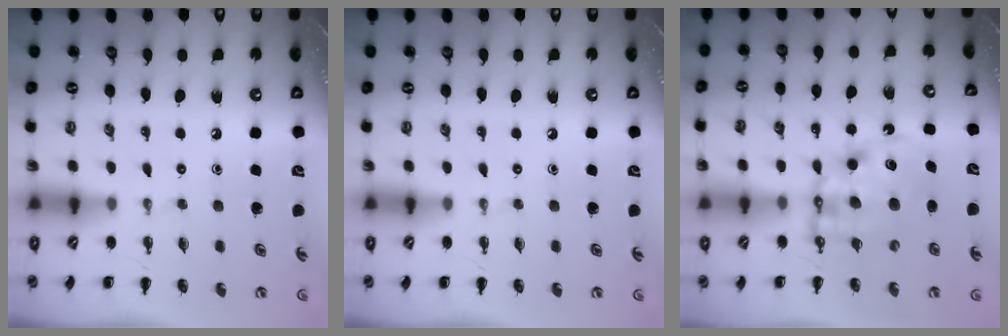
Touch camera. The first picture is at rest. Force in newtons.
{"total": 0.0}
{"total": 10.8, "press": 10.4, "slide": 2.8}